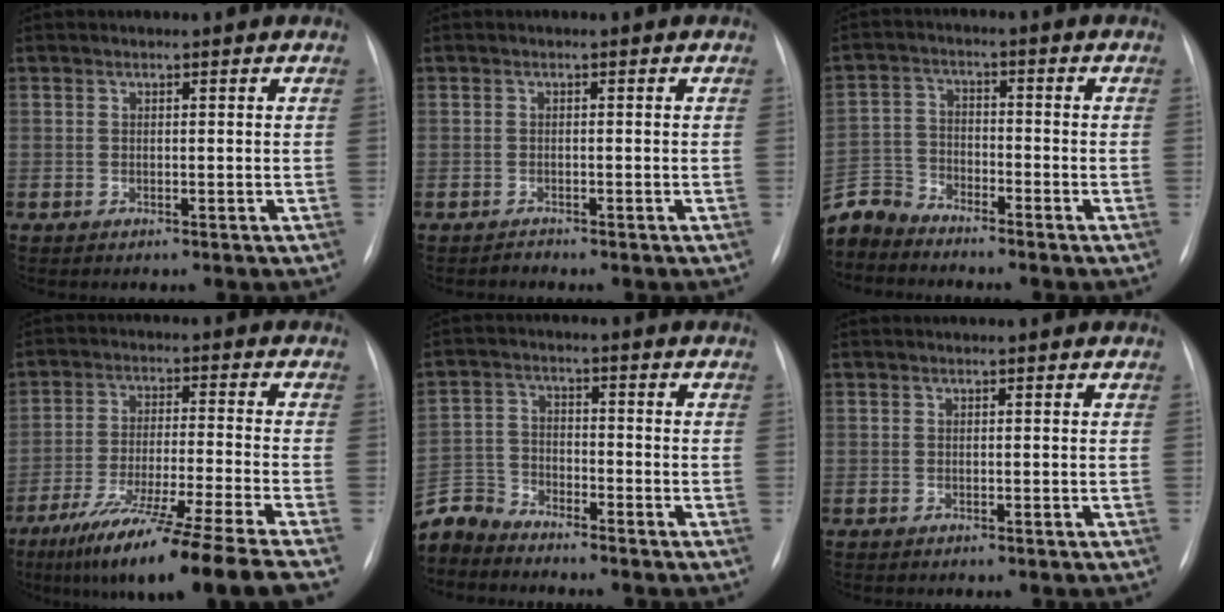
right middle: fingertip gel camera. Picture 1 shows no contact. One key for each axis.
{"total": 0.7, "fx": -0.7, "fy": 0.1, "fz": -0.1, "tx": 0.003, "ty": -0.004, "tz": -0.012}
{"total": 7.2, "fx": -7.0, "fy": 1.7, "fz": -0.1, "tx": -0.005, "ty": 0.005, "tz": -0.147}
{"total": 18.2, "fx": -13.5, "fy": -1.9, "fz": 12.0, "tx": -0.183, "ty": -0.051, "tz": -0.222}
{"total": 7.1, "fx": -6.9, "fy": 1.8, "fz": -0.2, "tx": -0.001, "ty": 0.005, "tz": -0.144}
{"total": 0.0}